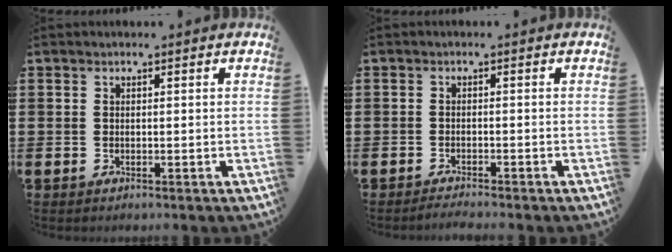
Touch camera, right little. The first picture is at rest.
{"total": 1.1, "force": [-1.1, -0.1, 0.2], "torque": [-0.005, -0.001, -0.021]}